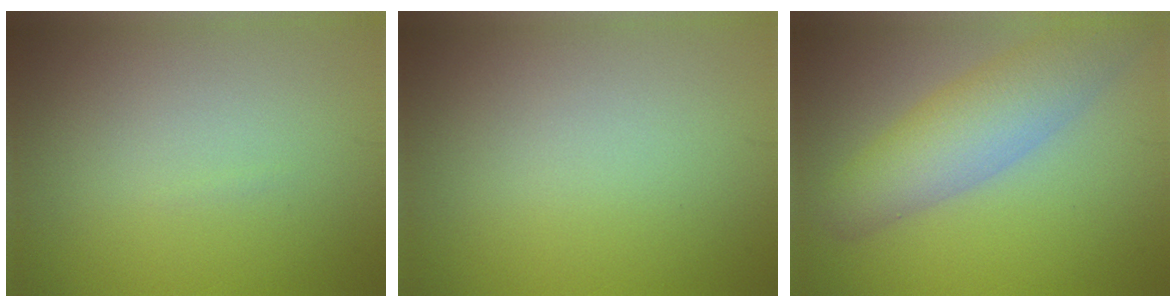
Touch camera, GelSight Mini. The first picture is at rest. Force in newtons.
{"total": 0.0}
{"total": 5.8, "press": 5.8, "slide": 0.2}